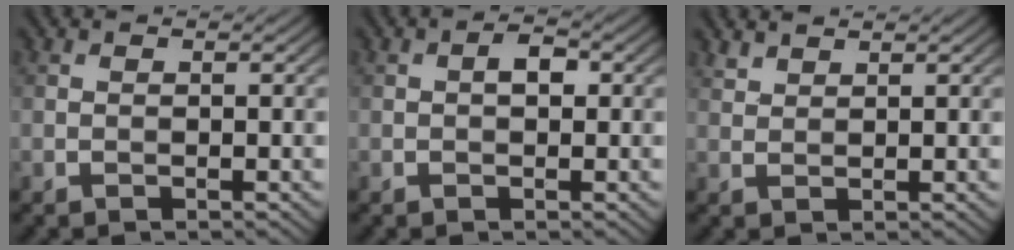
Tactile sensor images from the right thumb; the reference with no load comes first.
{"total": 1.7, "force": [0.1, 1.0, 1.4], "torque": [-0.023, 0.005, -0.002]}
{"total": 1.8, "force": [1.6, 0.5, 0.5], "torque": [-0.015, 0.003, 0.039]}